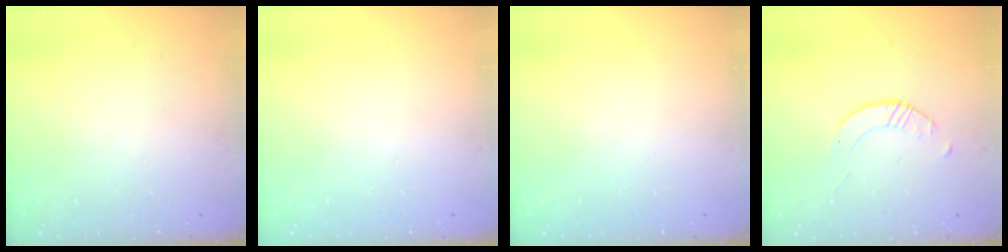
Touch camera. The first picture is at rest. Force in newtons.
{"total": 0.0}
{"total": 0.0}
{"total": 1.7, "press": 1.7, "slide": 0.2}